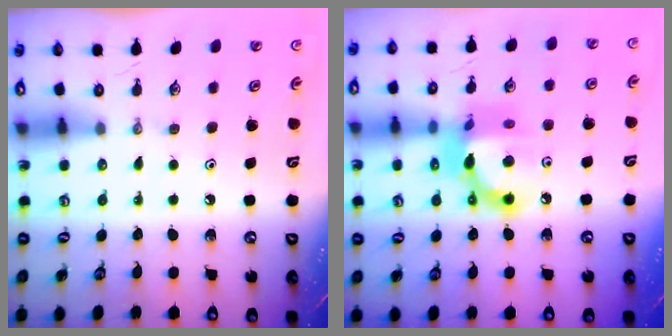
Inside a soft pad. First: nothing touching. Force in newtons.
{"total": 14.4, "press": 14.4, "slide": 1.1}